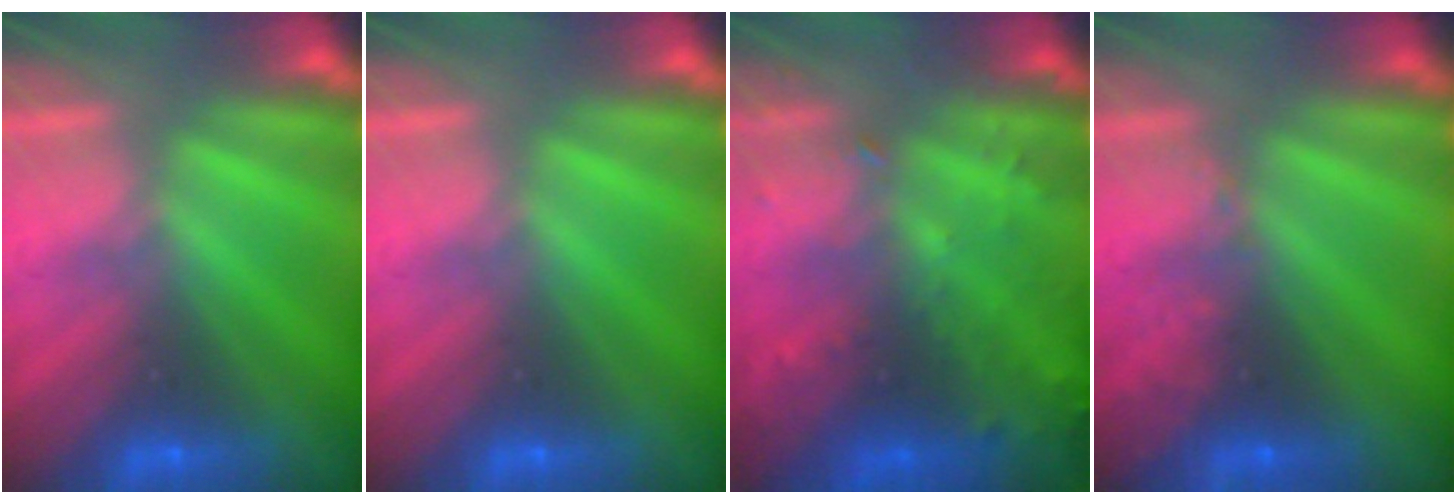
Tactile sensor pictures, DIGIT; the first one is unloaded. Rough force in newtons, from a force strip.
{"total": 0.0}
{"total": 7.8}
{"total": 2.9}